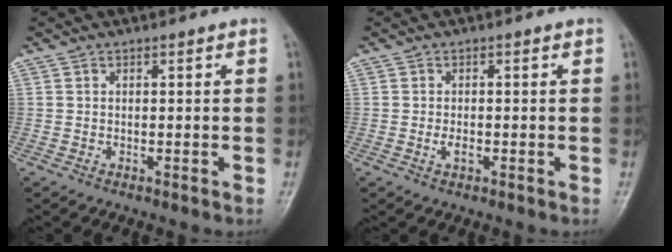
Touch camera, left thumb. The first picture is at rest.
{"total": 1.9, "force": [-0.5, 1.1, 1.4], "torque": [-0.020, 0.001, -0.011]}